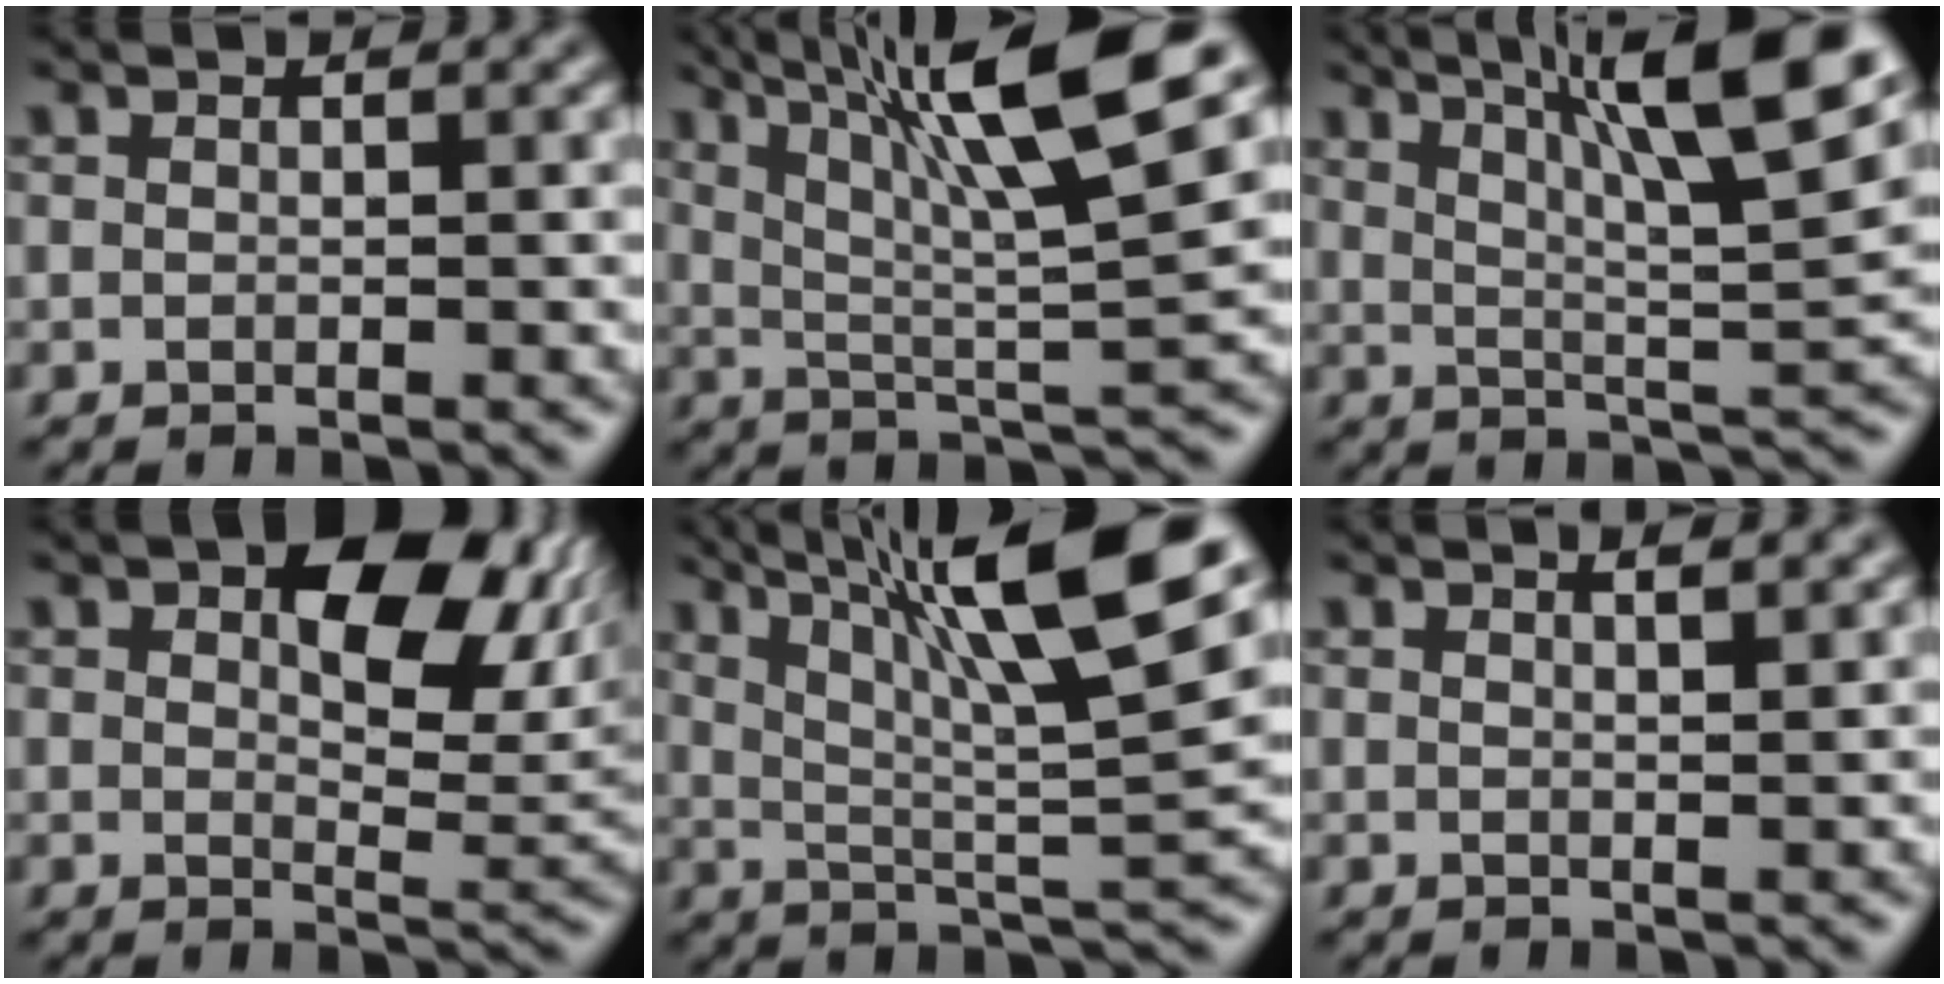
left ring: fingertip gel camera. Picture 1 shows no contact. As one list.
[{"total": 11.3, "force": [5.5, 2.2, 9.6], "torque": [-0.168, 0.014, 0.097]}, {"total": 11.0, "force": [5.5, 2.5, 9.2], "torque": [-0.148, 0.015, 0.093]}, {"total": 10.0, "force": [4.0, 4.7, 7.8], "torque": [-0.099, 0.002, 0.063]}, {"total": 13.0, "force": [6.3, 3.1, 10.9], "torque": [-0.182, 0.014, 0.106]}, {"total": 2.8, "force": [1.9, 1.1, 1.7], "torque": [0.009, 0.013, -0.001]}]